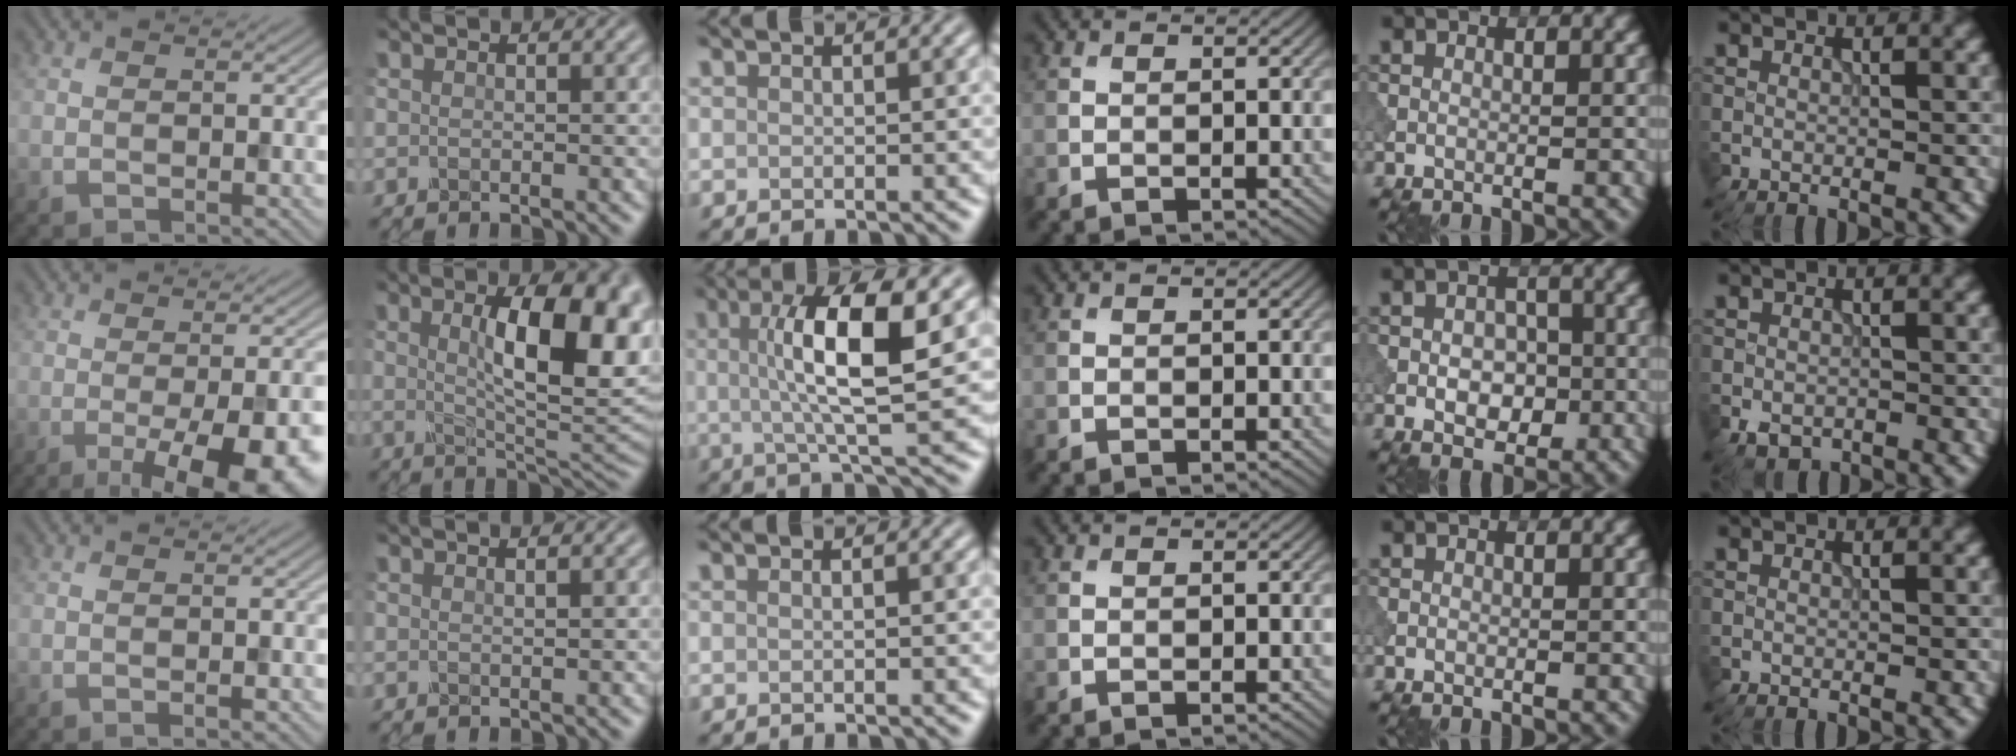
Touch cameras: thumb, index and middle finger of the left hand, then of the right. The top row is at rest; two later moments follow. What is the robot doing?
{"motion": "dispense", "object": "dispenser bottle"}